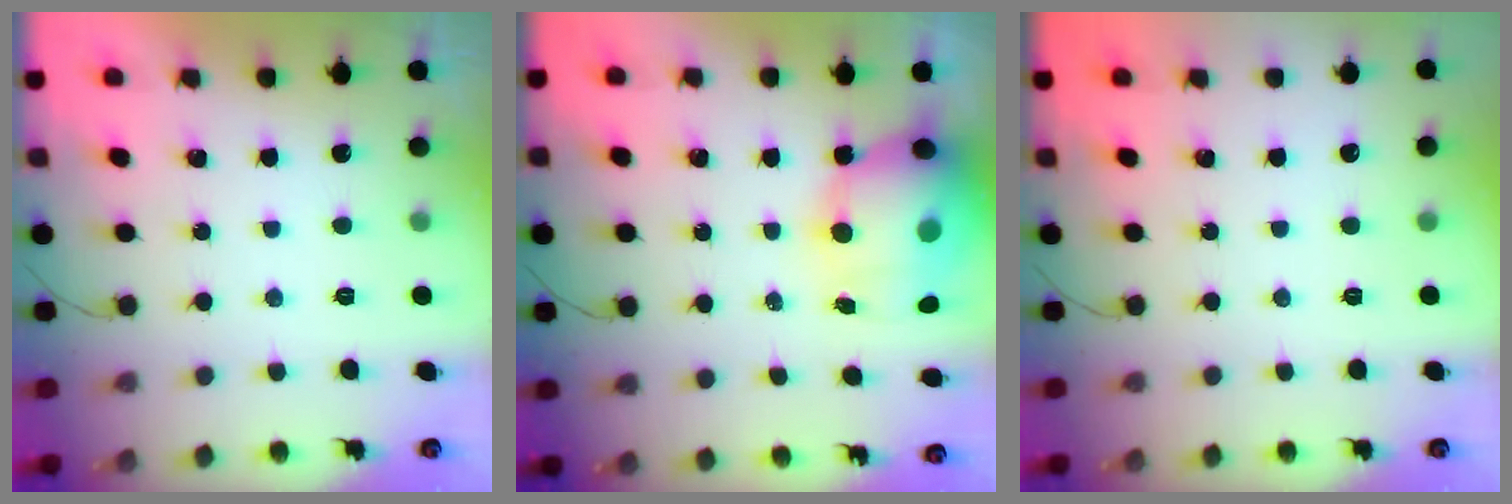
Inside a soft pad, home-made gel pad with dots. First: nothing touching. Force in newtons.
{"total": 14.3, "press": 13.9, "slide": 3.3}
{"total": 0.0}